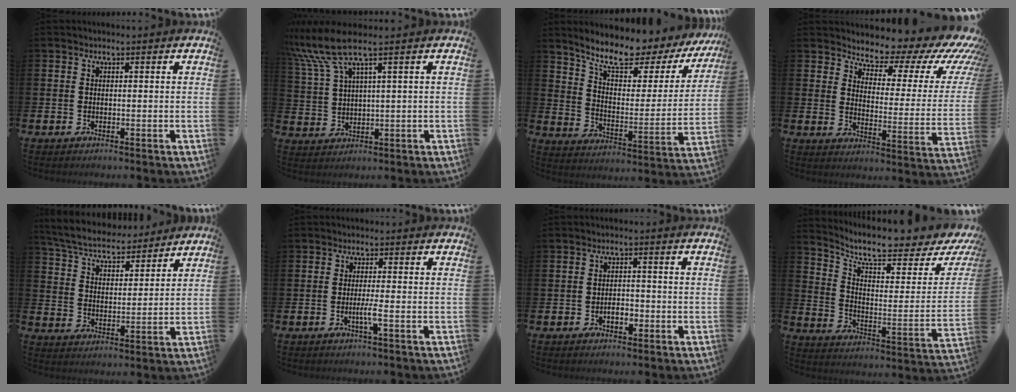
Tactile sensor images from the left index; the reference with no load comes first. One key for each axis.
{"total": 7.1, "fx": 5.0, "fy": 0.9, "fz": 5.0, "tx": -0.124, "ty": -0.009, "tz": 0.086}
{"total": 9.8, "fx": 8.5, "fy": 2.3, "fz": 4.2, "tx": -0.115, "ty": -0.061, "tz": 0.143}
{"total": 6.8, "fx": 6.2, "fy": 2.4, "fz": 1.4, "tx": -0.033, "ty": -0.065, "tz": 0.096}
{"total": 6.1, "fx": 5.8, "fy": 1.4, "fz": 1.0, "tx": -0.051, "ty": -0.041, "tz": 0.101}
{"total": 2.0, "fx": -0.7, "fy": -0.3, "fz": 1.8, "tx": -0.037, "ty": -0.003, "tz": -0.014}
{"total": 2.1, "fx": -0.9, "fy": 1.2, "fz": 1.6, "tx": -0.018, "ty": -0.001, "tz": -0.020}
{"total": 9.3, "fx": 8.2, "fy": 1.7, "fz": 4.2, "tx": -0.089, "ty": -0.073, "tz": 0.132}